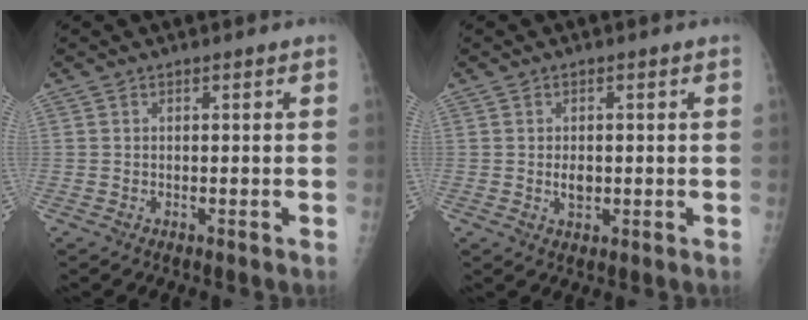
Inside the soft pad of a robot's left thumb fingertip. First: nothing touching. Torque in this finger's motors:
{"motor_torque": [0.30, 0.02, 0.08, 0.10, 0.00]}